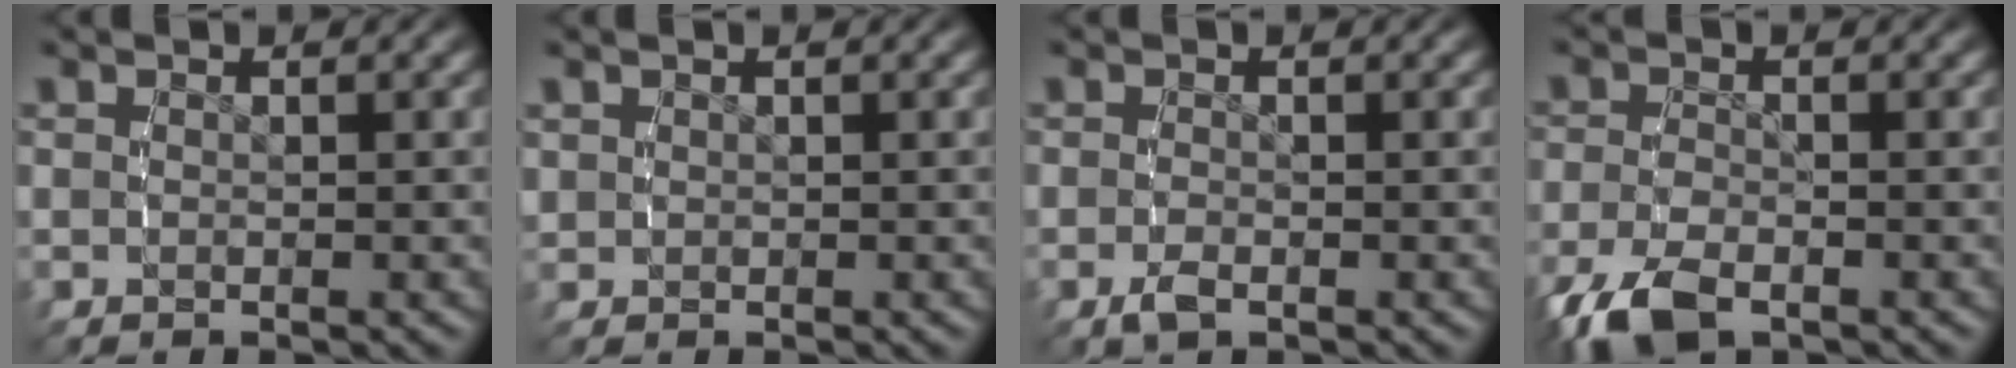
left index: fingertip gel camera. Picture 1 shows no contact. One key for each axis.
{"total": 0.5, "fx": 0.4, "fy": 0.2, "fz": -0.2, "tx": 0.002, "ty": -0.002, "tz": 0.010}
{"total": 0.8, "fx": -0.5, "fy": 0.1, "fz": 0.6, "tx": -0.019, "ty": 0.000, "tz": -0.011}
{"total": 3.5, "fx": -2.3, "fy": 1.4, "fz": 2.2, "tx": -0.057, "ty": -0.014, "tz": -0.034}